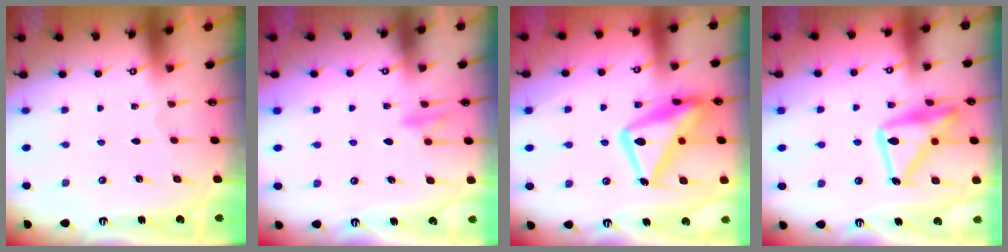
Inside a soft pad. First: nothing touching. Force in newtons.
{"total": 9.3, "press": 9.2, "slide": 1.3}
{"total": 20.5, "press": 20.4, "slide": 1.7}
{"total": 19.0, "press": 19.0, "slide": 1.4}